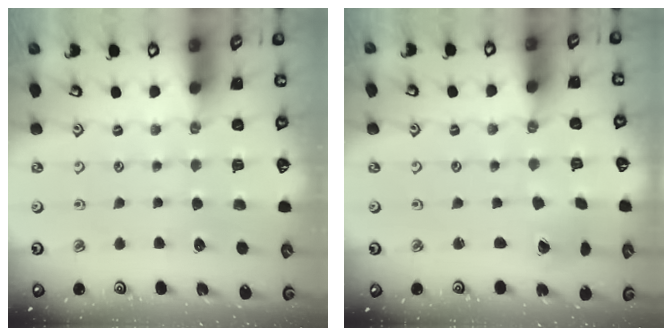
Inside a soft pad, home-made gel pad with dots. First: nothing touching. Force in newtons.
{"total": 1.2, "press": 1.2, "slide": 0.2}